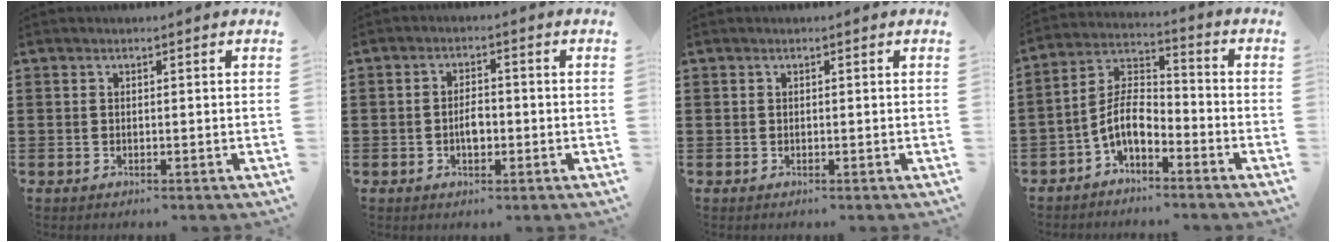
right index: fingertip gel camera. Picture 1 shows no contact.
{"total": 3.2, "force": [-0.8, 1.4, 2.8], "torque": [-0.052, 0.004, -0.014]}
{"total": 0.0}
{"total": 6.7, "force": [-3.3, 3.1, 4.9], "torque": [-0.123, -0.008, -0.074]}